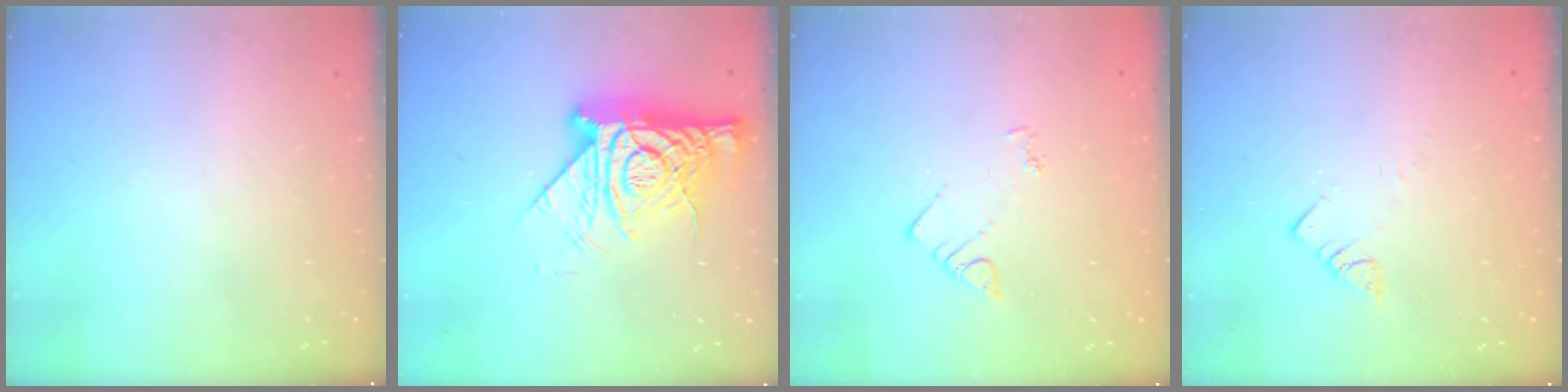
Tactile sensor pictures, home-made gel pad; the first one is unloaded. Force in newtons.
{"total": 15.0, "press": 15.0, "slide": 1.3}
{"total": 3.8, "press": 3.8, "slide": 0.5}
{"total": 3.3, "press": 3.3, "slide": 0.3}